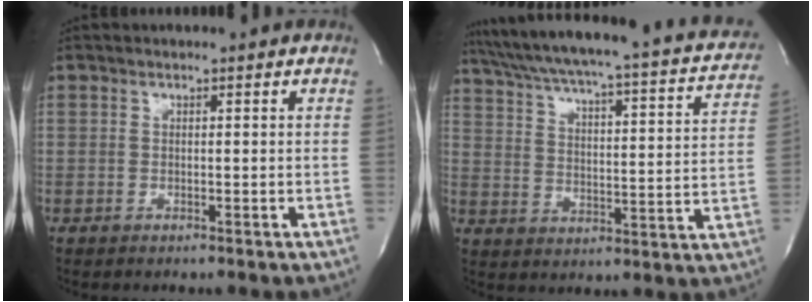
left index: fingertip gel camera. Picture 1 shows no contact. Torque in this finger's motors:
{"motor_torque": [0.55, -0.53, 0.14, 0.07]}